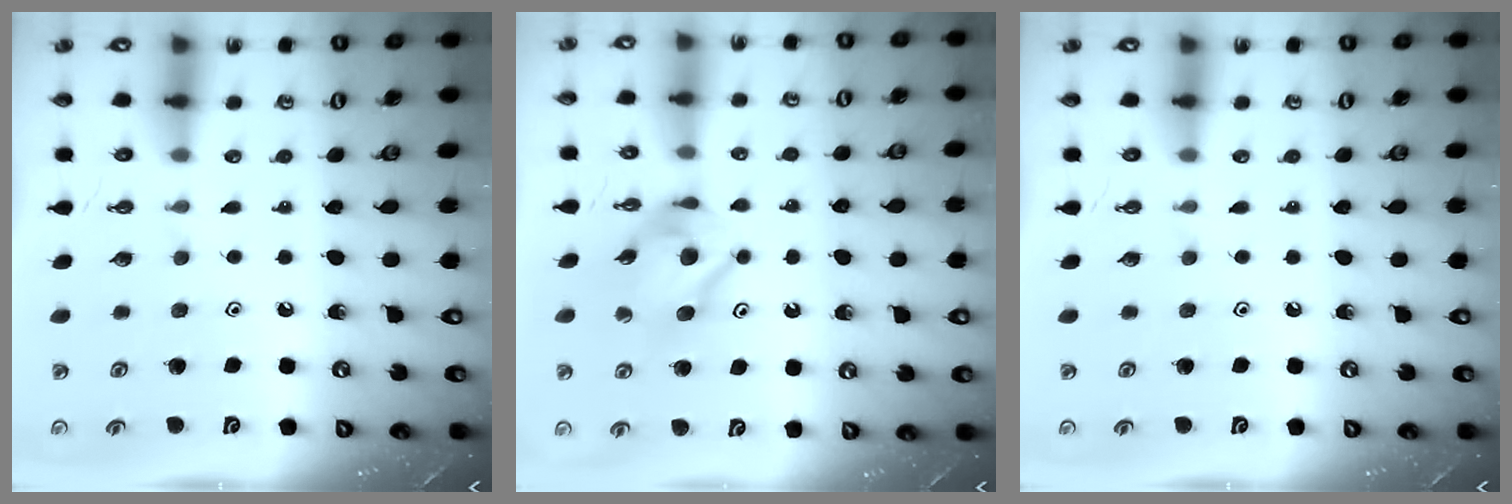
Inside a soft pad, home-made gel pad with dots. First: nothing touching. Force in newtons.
{"total": 7.5, "press": 7.5, "slide": 0.6}
{"total": 0.0}